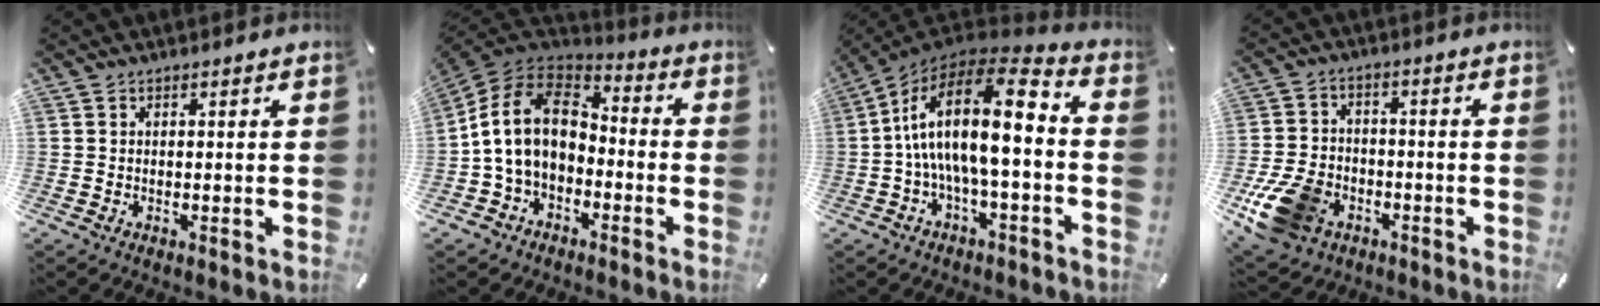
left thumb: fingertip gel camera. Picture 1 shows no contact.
{"total": 15.8, "force": [-0.4, 11.8, 10.4], "torque": [-0.232, 0.025, -0.008]}
{"total": 18.3, "force": [0.2, 7.3, 16.8], "torque": [-0.299, -0.005, 0.000]}
{"total": 13.2, "force": [-6.0, 9.3, 7.2], "torque": [-0.156, 0.036, -0.104]}